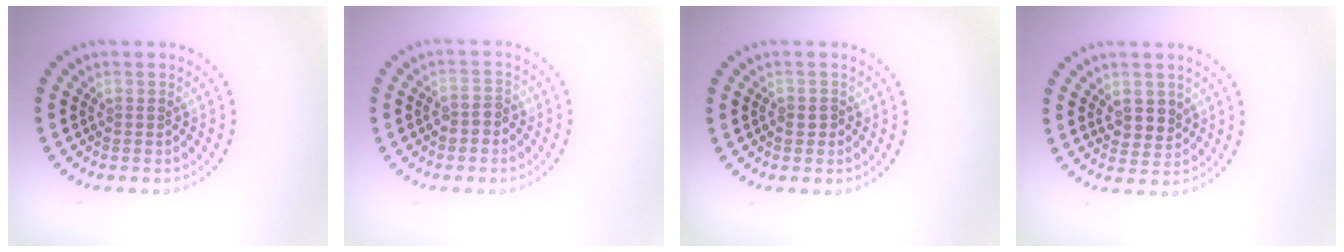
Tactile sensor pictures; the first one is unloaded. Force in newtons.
{"total": 1.7, "press": 1.5, "slide": 0.7}
{"total": 0.8, "press": 0.7, "slide": 0.4}
{"total": 2.3, "press": 2.2, "slide": 0.8}